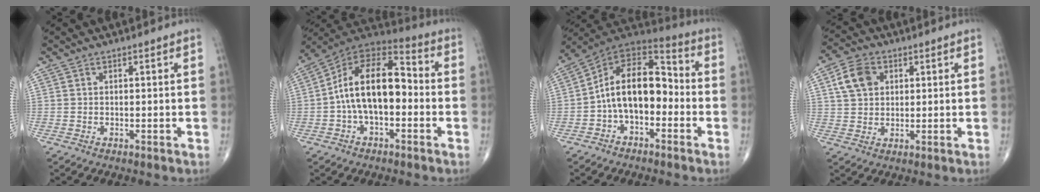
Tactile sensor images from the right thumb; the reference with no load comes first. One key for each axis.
{"total": 16.1, "fx": -1.5, "fy": 8.9, "fz": 13.4, "tx": -0.212, "ty": 0.051, "tz": -0.037}
{"total": 14.8, "fx": -2.6, "fy": 8.8, "fz": 11.6, "tx": -0.166, "ty": 0.061, "tz": -0.057}
{"total": 7.4, "fx": 2.4, "fy": 5.5, "fz": 4.3, "tx": -0.065, "ty": 0.003, "tz": 0.041}